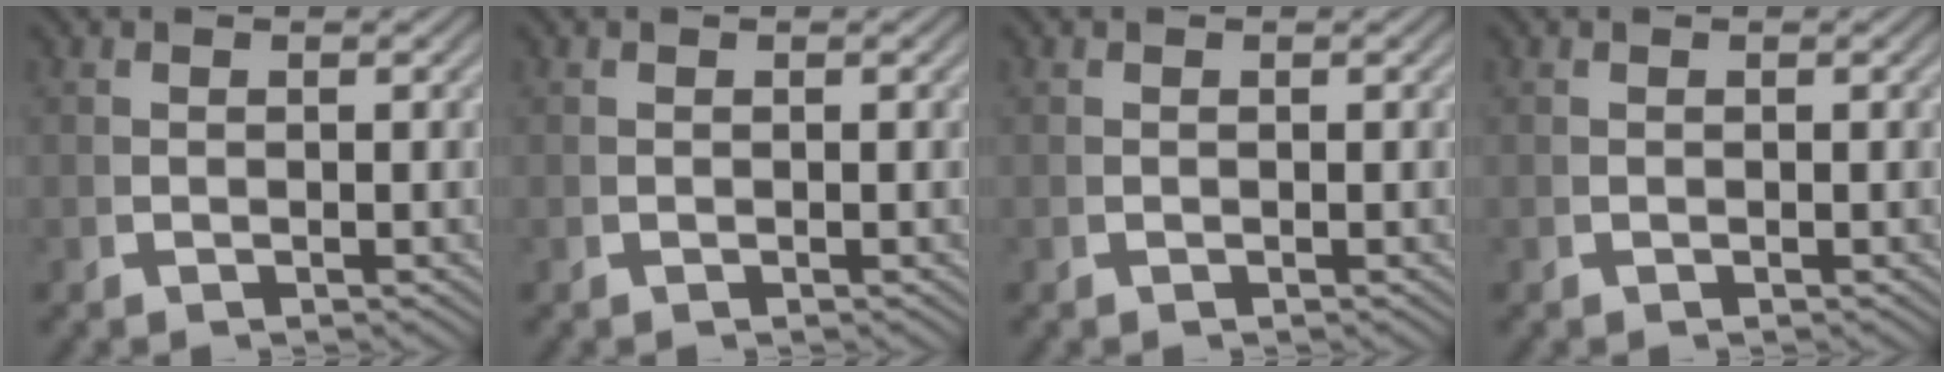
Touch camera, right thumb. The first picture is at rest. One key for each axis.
{"total": 0.0}
{"total": 0.0}
{"total": 0.0}